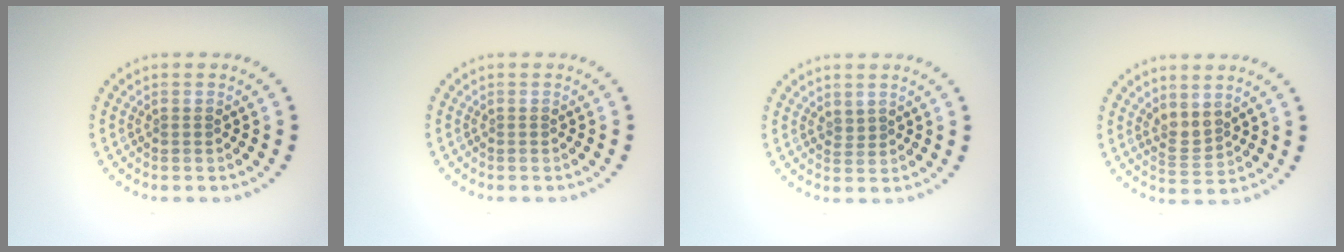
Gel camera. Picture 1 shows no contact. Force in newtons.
{"total": 0.0}
{"total": 0.5, "press": 0.2, "slide": 0.5}
{"total": 1.9, "press": 1.6, "slide": 1.1}